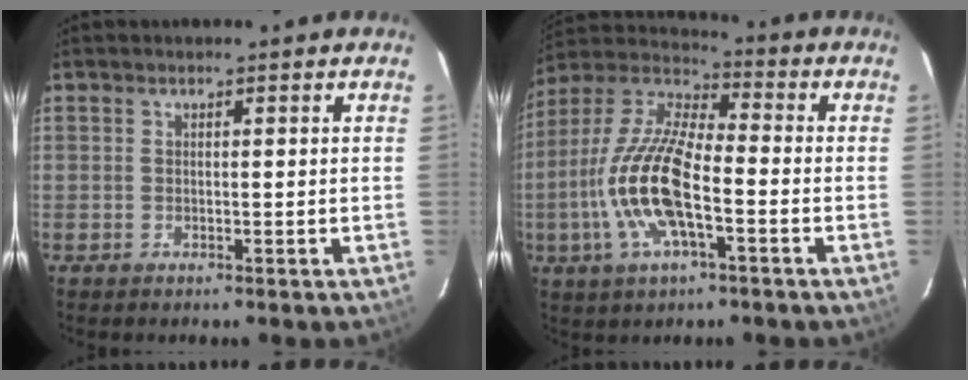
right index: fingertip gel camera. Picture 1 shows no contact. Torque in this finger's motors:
{"motor_torque": [2.14, 0.00, 1.05, 0.21]}